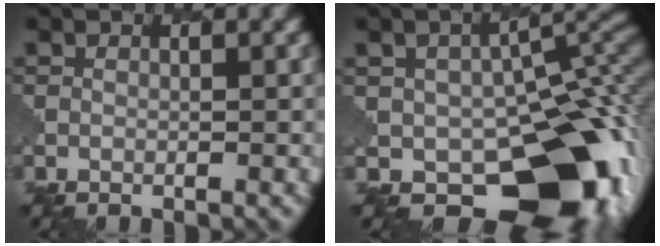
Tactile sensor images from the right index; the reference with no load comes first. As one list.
[{"total": 13.7, "force": [-4.3, 9.1, 9.3], "torque": [-0.096, -0.015, -0.065]}]